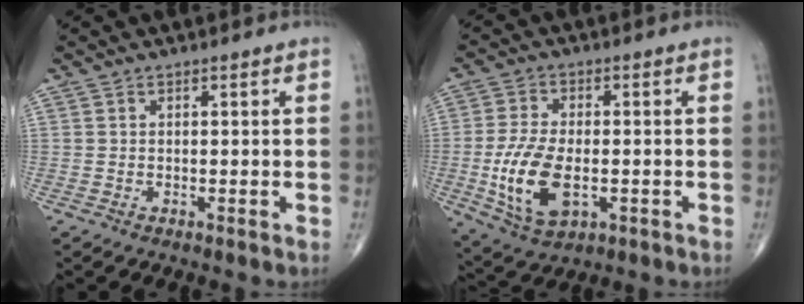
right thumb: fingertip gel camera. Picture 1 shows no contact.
{"total": 12.2, "force": [-2.4, 6.5, 10.0], "torque": [-0.200, -0.004, -0.035]}